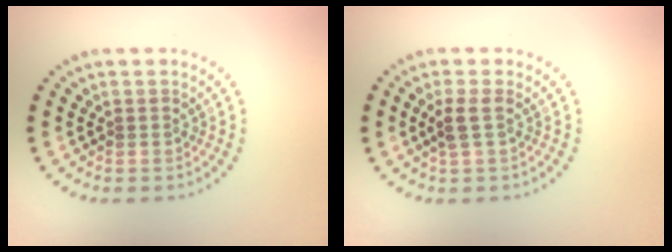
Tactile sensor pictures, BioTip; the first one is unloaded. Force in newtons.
{"total": 1.6, "press": 1.4, "slide": 0.8}